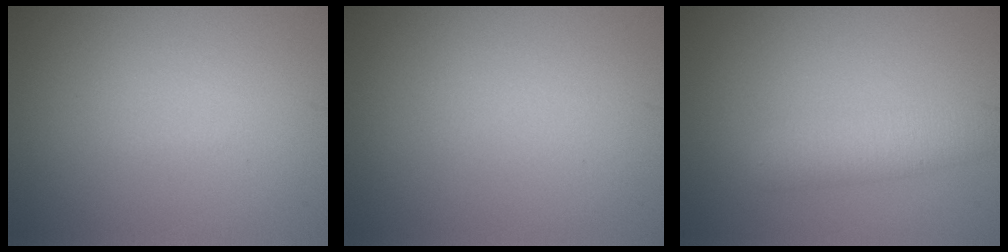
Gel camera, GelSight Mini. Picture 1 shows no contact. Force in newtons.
{"total": 0.0}
{"total": 2.8, "press": 2.8, "slide": 0.1}